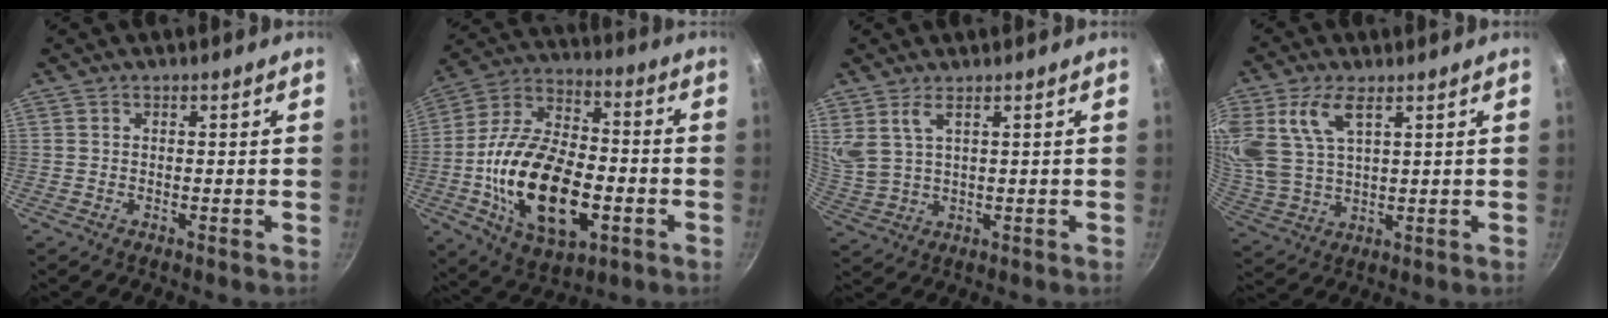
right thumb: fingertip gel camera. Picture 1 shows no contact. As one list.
[{"total": 24.2, "force": [-5.5, 13.4, 19.4], "torque": [-0.342, 0.027, -0.099]}, {"total": 4.7, "force": [2.5, 2.0, 3.5], "torque": [-0.070, -0.019, 0.064]}, {"total": 12.2, "force": [5.3, 6.4, 9.0], "torque": [-0.184, -0.015, 0.114]}]